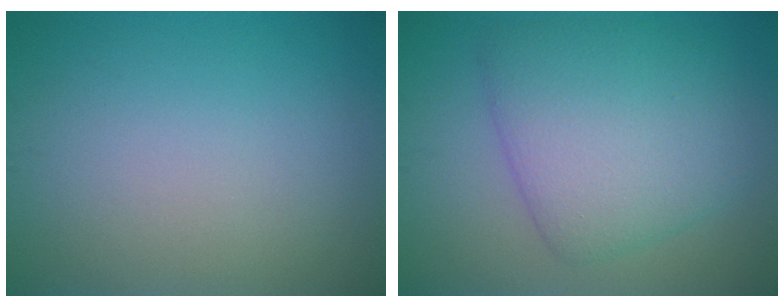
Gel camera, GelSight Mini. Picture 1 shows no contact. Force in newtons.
{"total": 7.1, "press": 7.1, "slide": 0.2}